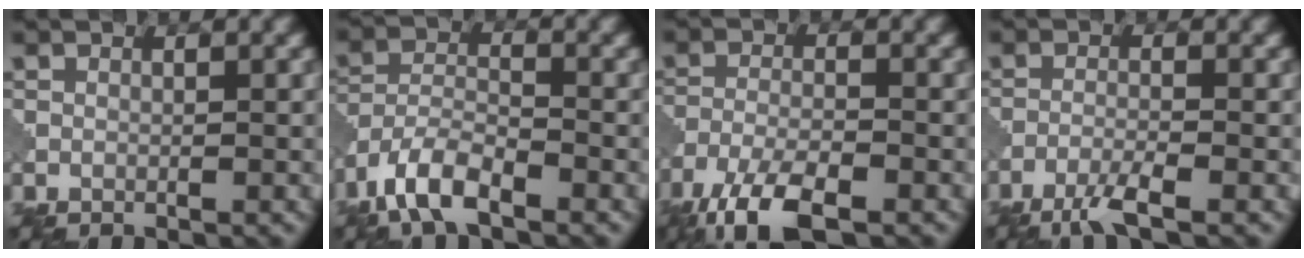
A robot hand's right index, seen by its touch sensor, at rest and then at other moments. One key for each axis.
{"total": 5.9, "fx": -4.1, "fy": 2.1, "fz": 3.6, "tx": -0.072, "ty": 0.001, "tz": -0.089}
{"total": 7.2, "fx": -5.1, "fy": 2.1, "fz": 4.7, "tx": -0.092, "ty": -0.011, "tz": -0.102}
{"total": 3.1, "fx": -2.2, "fy": 0.3, "fz": 2.2, "tx": -0.045, "ty": -0.001, "tz": -0.052}